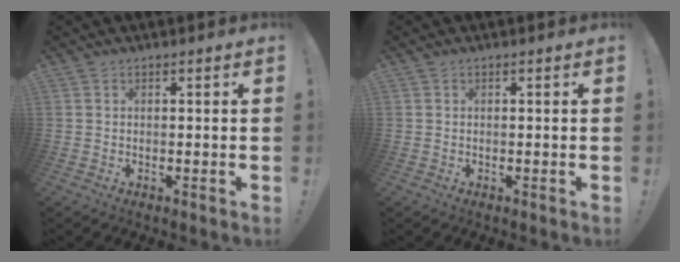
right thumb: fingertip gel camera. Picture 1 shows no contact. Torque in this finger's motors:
{"motor_torque": [0.43, -0.28, 0.10, -0.15, -0.01]}